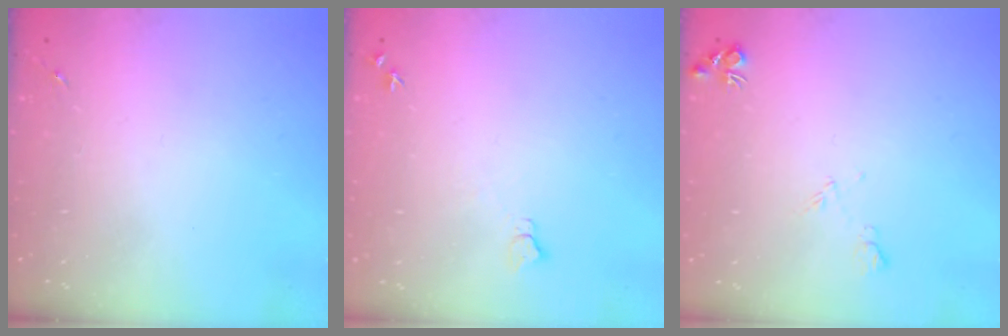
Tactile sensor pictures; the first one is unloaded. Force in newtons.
{"total": 4.6, "press": 4.6, "slide": 0.6}
{"total": 5.8, "press": 5.8, "slide": 0.8}